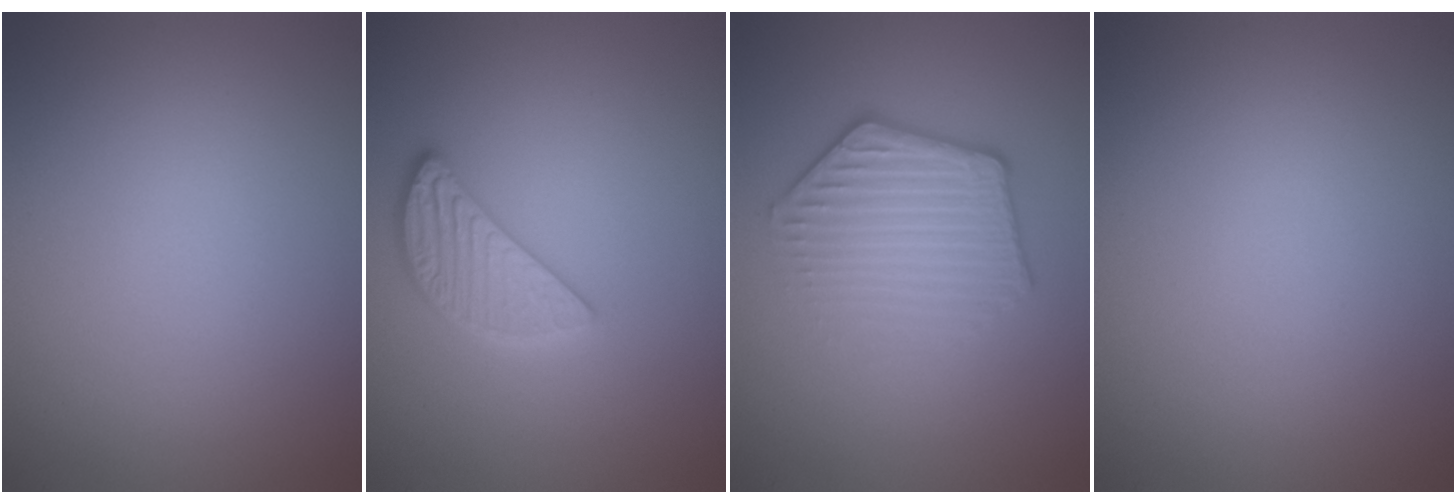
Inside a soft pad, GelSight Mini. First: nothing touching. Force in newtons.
{"total": 2.8, "press": 2.8, "slide": 0.6}
{"total": 4.1, "press": 3.2, "slide": 2.6}
{"total": 0.0}